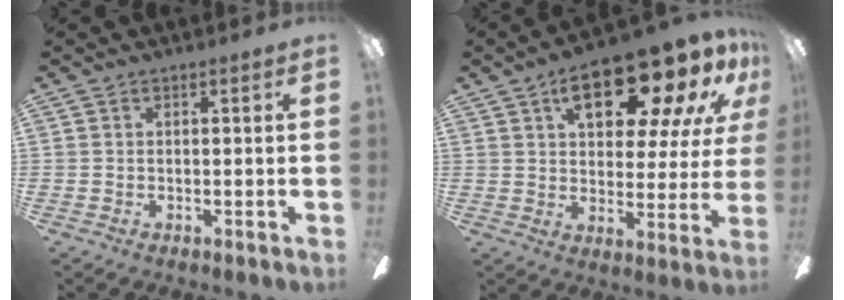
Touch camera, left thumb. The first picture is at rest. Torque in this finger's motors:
{"motor_torque": [0.41, 0.70, 0.09, -0.08, 0.12]}